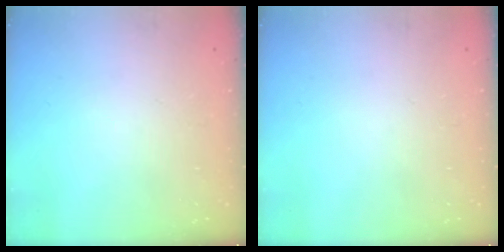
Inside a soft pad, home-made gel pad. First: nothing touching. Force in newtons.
{"total": 0.0}